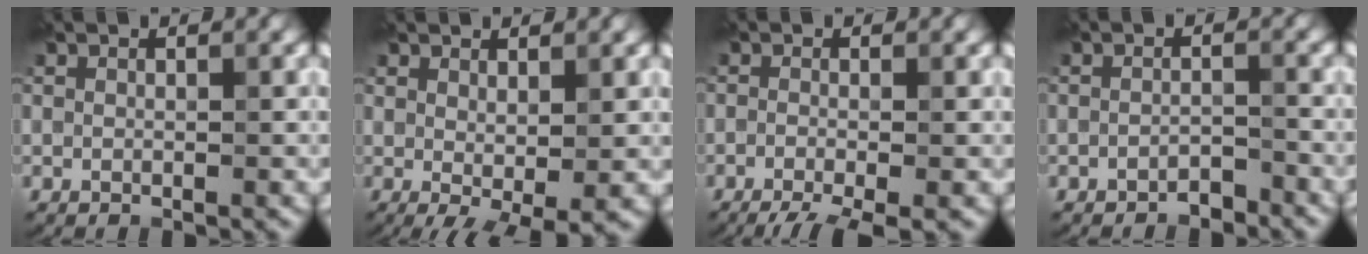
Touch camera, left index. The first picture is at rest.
{"total": 2.8, "force": [0.3, 0.7, 2.7], "torque": [-0.042, -0.011, 0.011]}
{"total": 4.3, "force": [-2.6, 1.0, 3.2], "torque": [-0.046, -0.010, -0.047]}
{"total": 1.5, "force": [-1.4, 0.3, 0.5], "torque": [-0.007, 0.005, -0.025]}